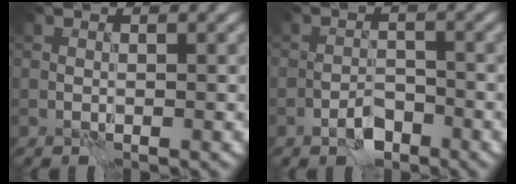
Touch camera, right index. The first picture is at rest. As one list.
[{"total": 2.8, "force": [-1.9, 1.3, 1.6], "torque": [-0.023, 0.006, -0.036]}]